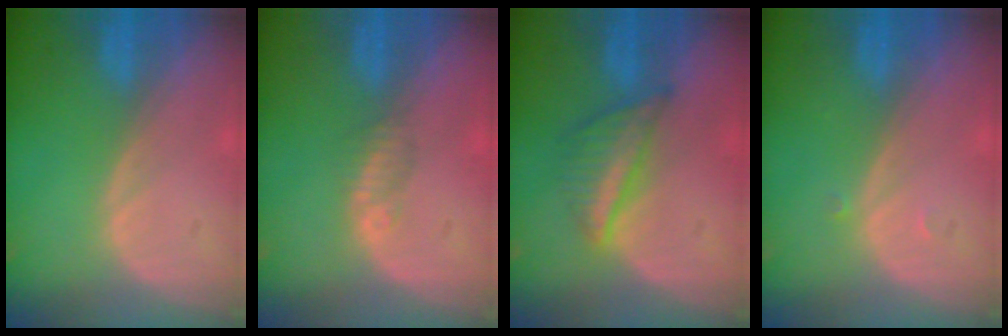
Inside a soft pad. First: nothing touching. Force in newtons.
{"total": 1.5, "press": 1.3, "slide": 0.9}
{"total": 5.4, "press": 5.4, "slide": 0.6}
{"total": 0.7, "press": 0.5, "slide": 0.5}